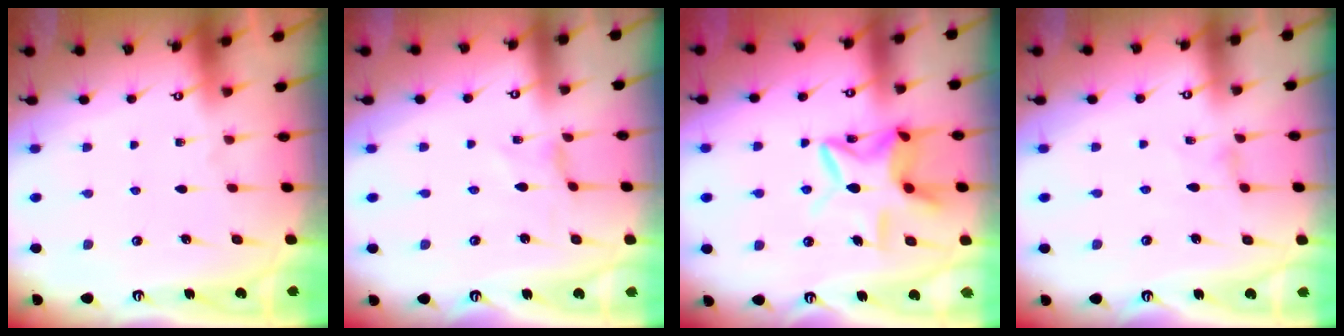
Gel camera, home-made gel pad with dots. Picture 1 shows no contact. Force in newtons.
{"total": 0.0}
{"total": 12.1, "press": 12.0, "slide": 1.2}
{"total": 0.7, "press": 0.7, "slide": 0.3}